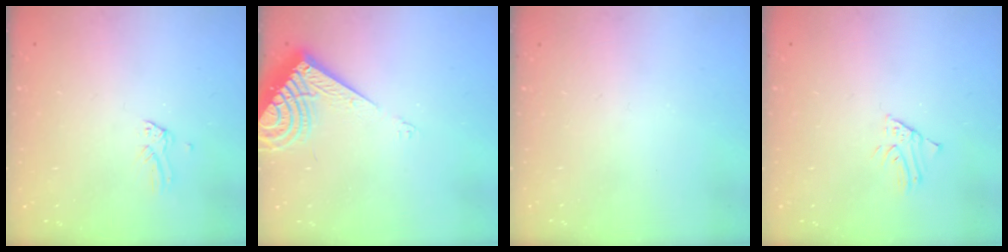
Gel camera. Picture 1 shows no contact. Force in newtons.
{"total": 8.9, "press": 8.9, "slide": 1.3}
{"total": 0.0}
{"total": 1.6, "press": 1.6, "slide": 0.1}